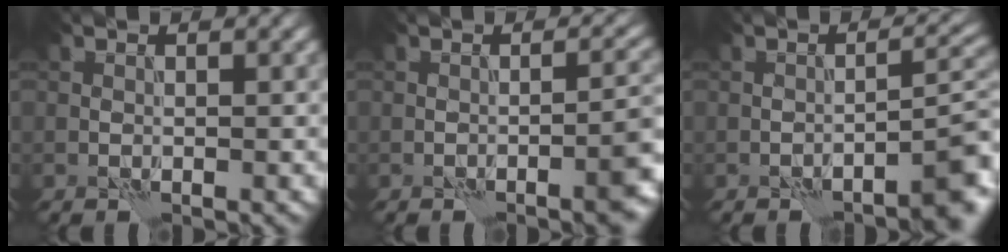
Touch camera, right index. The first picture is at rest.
{"total": 4.4, "force": [-2.0, 1.1, 3.7], "torque": [-0.044, 0.009, -0.029]}
{"total": 4.1, "force": [-2.6, 0.6, 3.1], "torque": [-0.035, 0.019, -0.037]}